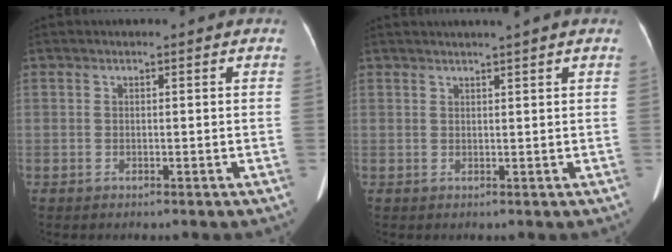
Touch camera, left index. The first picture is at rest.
{"total": 2.8, "force": [2.3, -0.5, 1.4], "torque": [-0.017, 0.017, 0.036]}